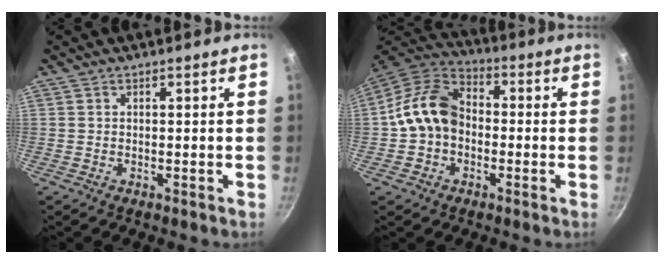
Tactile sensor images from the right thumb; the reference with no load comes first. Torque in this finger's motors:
{"motor_torque": [-0.55, 0.59, 0.14, -0.11, 0.17]}